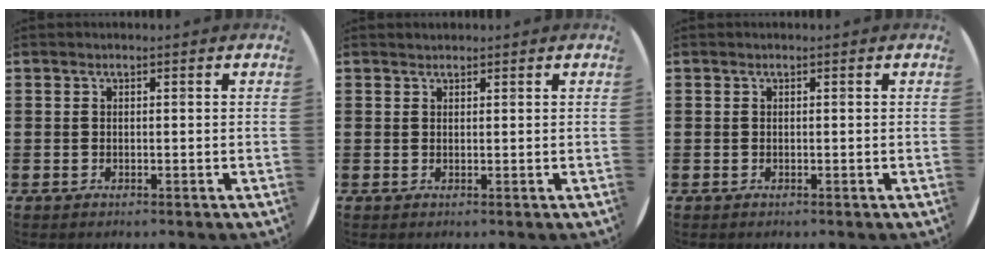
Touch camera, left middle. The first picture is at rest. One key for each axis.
{"total": 0.6, "fx": 0.6, "fy": 0.1, "fz": -0.1, "tx": 0.003, "ty": 0.003, "tz": 0.011}
{"total": 0.0}